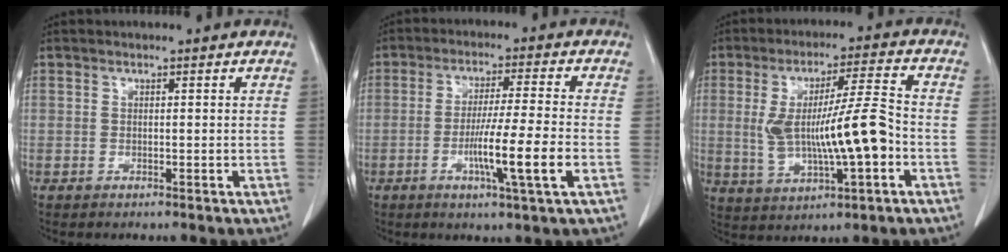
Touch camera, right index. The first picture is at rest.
{"total": 9.7, "force": [-3.0, -0.8, 9.2], "torque": [-0.163, -0.014, -0.055]}
{"total": 12.5, "force": [-1.6, 1.8, 12.3], "torque": [-0.231, 0.011, -0.020]}